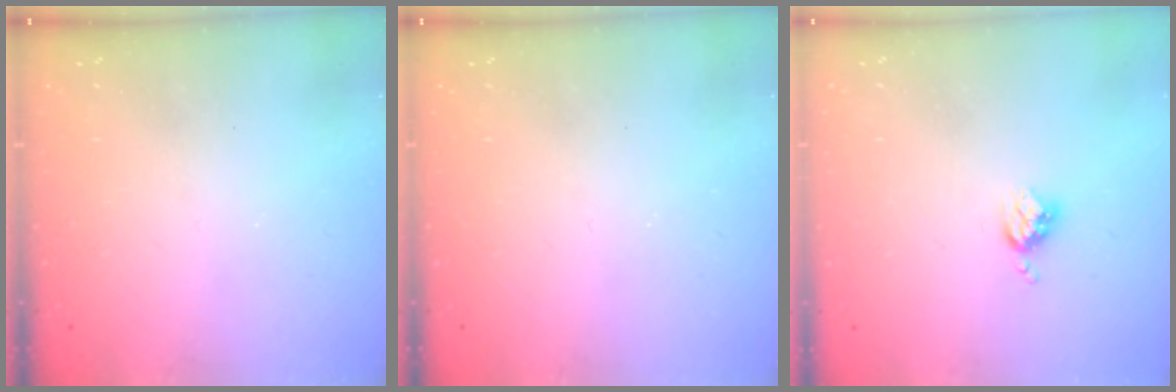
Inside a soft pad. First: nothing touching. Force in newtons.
{"total": 0.0}
{"total": 3.6, "press": 3.6, "slide": 0.4}